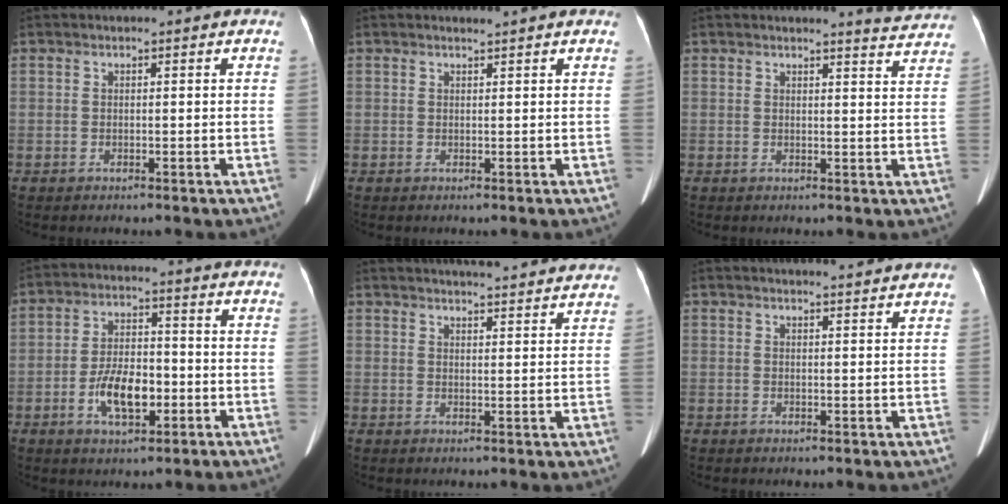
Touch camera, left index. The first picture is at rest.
{"total": 0.9, "force": [0.9, -0.2, 0.1], "torque": [-0.011, 0.002, 0.017]}
{"total": 4.9, "force": [4.9, -0.3, 0.3], "torque": [-0.012, -0.022, 0.040]}
{"total": 7.9, "force": [-2.7, 3.6, 6.6], "torque": [-0.130, 0.007, -0.044]}
{"total": 18.0, "force": [16.9, 1.9, 5.9], "torque": [-0.078, 0.007, 0.207]}
{"total": 7.3, "force": [7.0, 0.2, 2.0], "torque": [-0.027, 0.013, 0.075]}